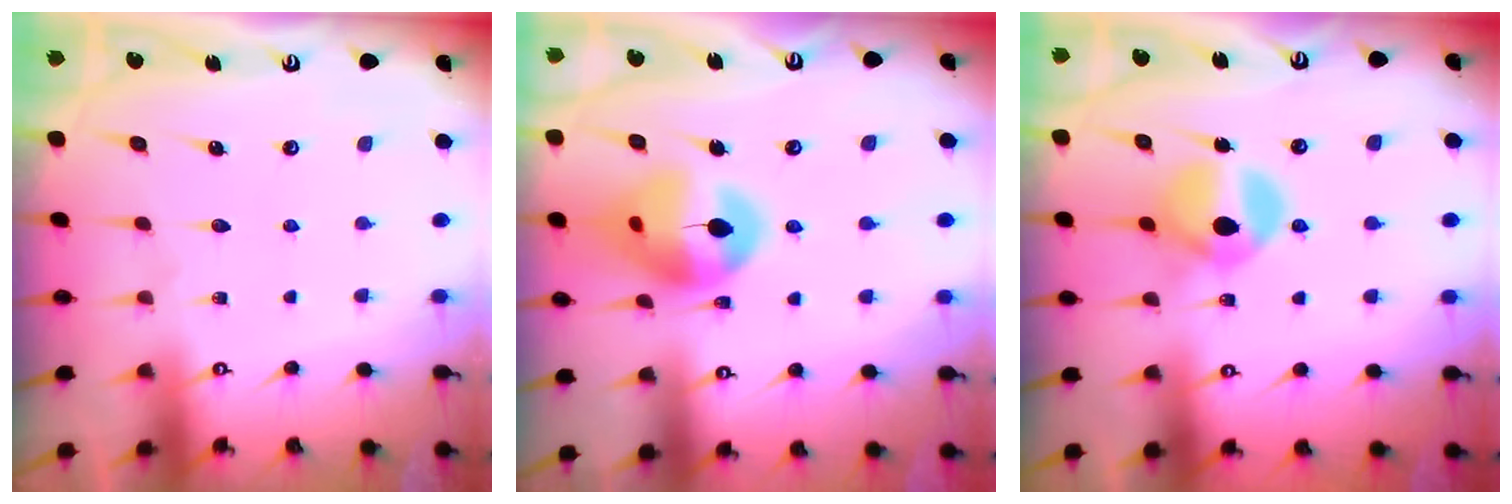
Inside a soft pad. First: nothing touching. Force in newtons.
{"total": 14.6, "press": 14.5, "slide": 1.6}
{"total": 11.7, "press": 11.6, "slide": 0.8}